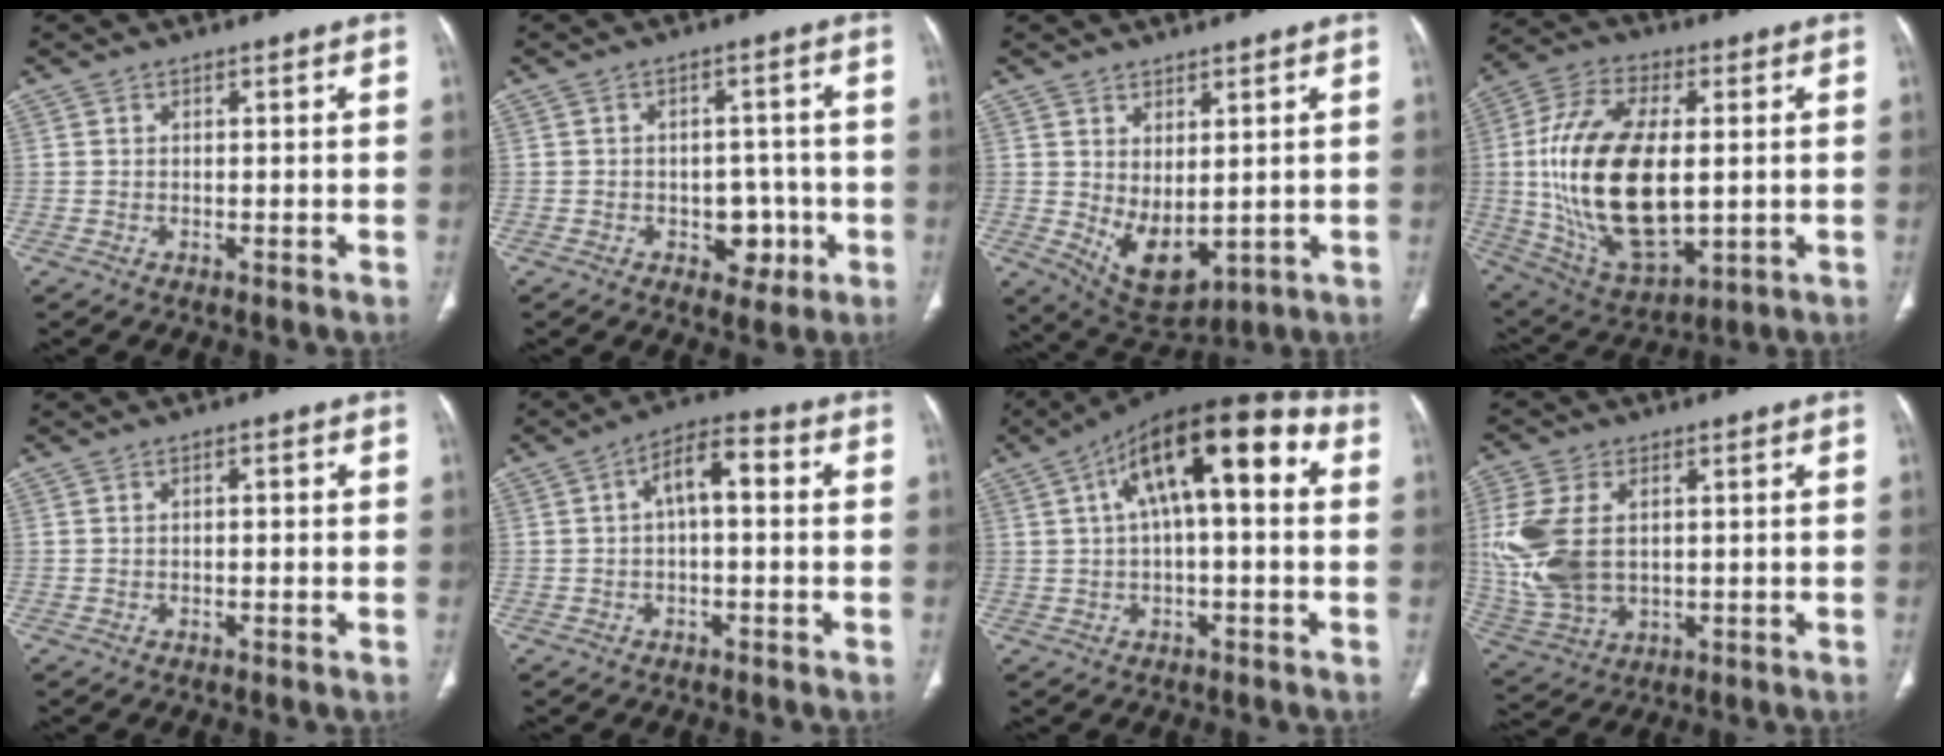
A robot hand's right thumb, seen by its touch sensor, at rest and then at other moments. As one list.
[{"total": 6.2, "force": [-1.9, 4.6, 3.7], "torque": [-0.011, 0.018, -0.019]}, {"total": 8.9, "force": [0.3, 4.9, 7.4], "torque": [-0.108, -0.018, 0.035]}, {"total": 24.1, "force": [0.5, 12.5, 20.6], "torque": [-0.400, -0.008, 0.023]}, {"total": 1.1, "force": [0.1, 0.5, 1.0], "torque": [-0.018, 0.001, 0.001]}, {"total": 7.0, "force": [0.8, 3.1, 6.2], "torque": [-0.097, 0.029, 0.004]}, {"total": 17.1, "force": [4.0, 6.6, 15.3], "torque": [-0.223, 0.045, 0.053]}, {"total": 14.7, "force": [1.8, 9.3, 11.3], "torque": [-0.262, -0.004, 0.047]}]